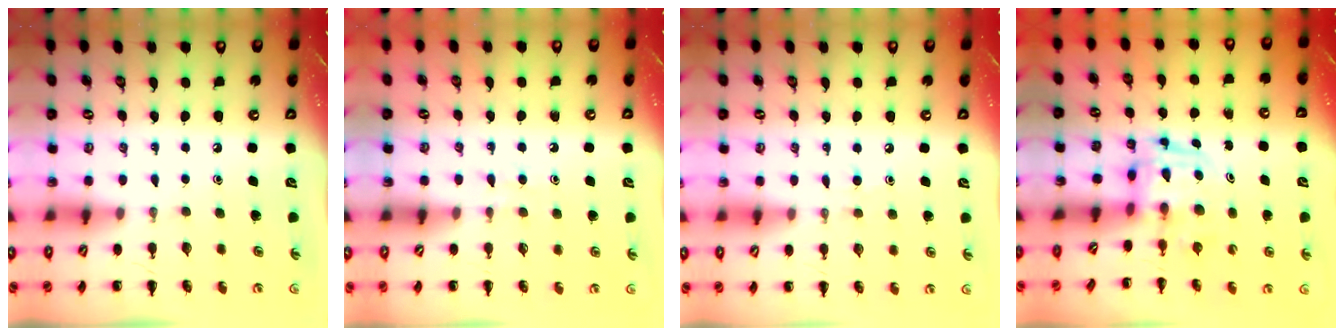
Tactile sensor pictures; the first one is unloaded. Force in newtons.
{"total": 2.6, "press": 2.5, "slide": 0.9}
{"total": 3.7, "press": 3.5, "slide": 1.2}
{"total": 3.1, "press": 3.1, "slide": 0.5}